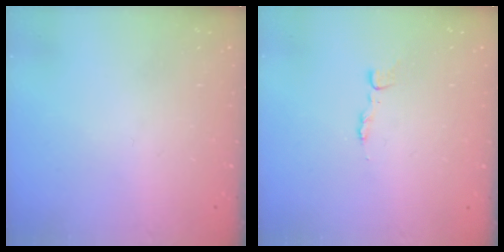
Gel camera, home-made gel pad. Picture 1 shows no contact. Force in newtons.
{"total": 2.5, "press": 2.5, "slide": 0.3}